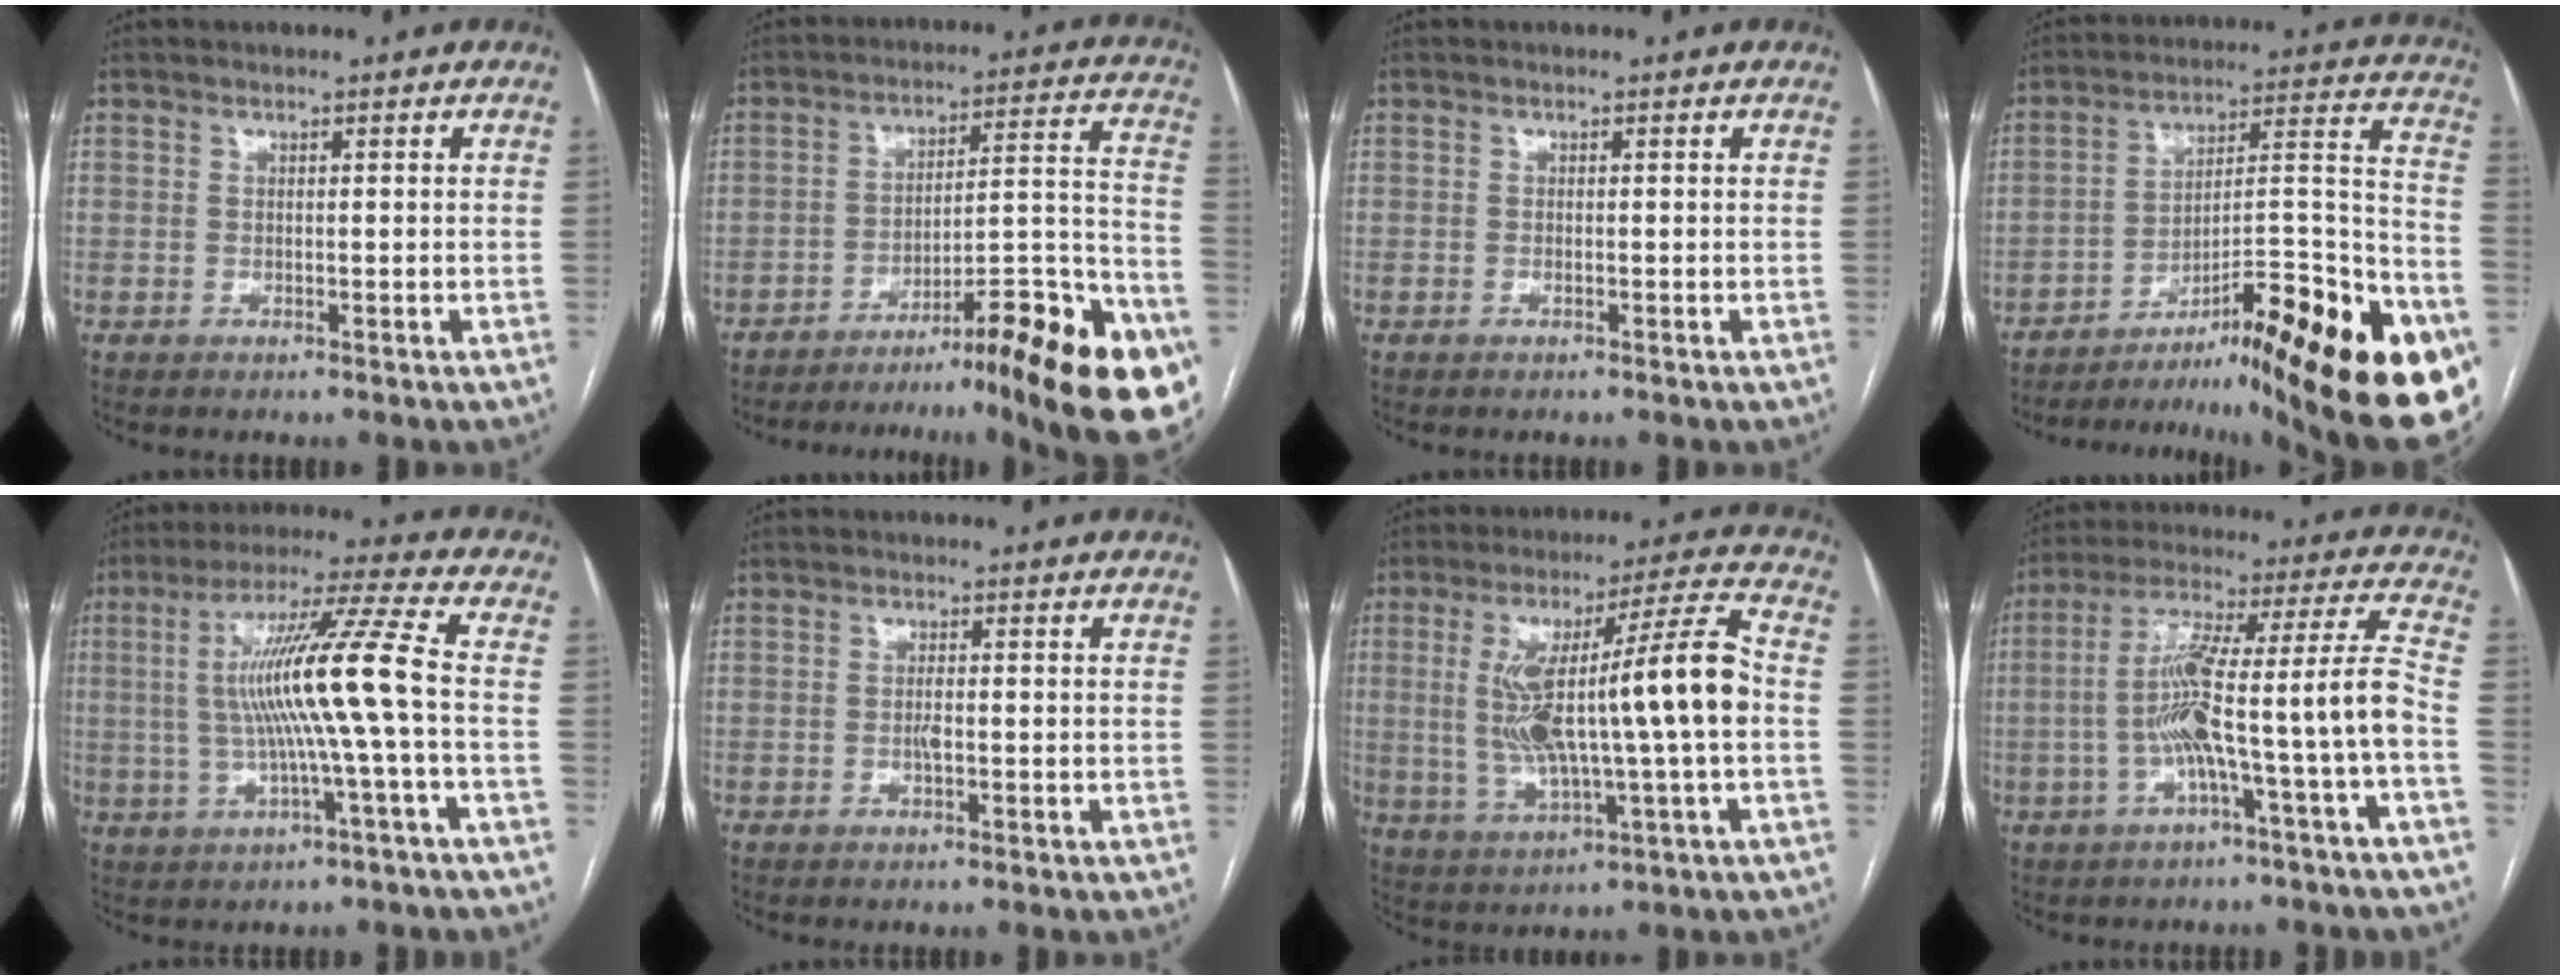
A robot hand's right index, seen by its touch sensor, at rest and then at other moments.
{"total": 24.7, "force": [-16.7, 2.5, 18.0], "torque": [-0.140, 0.031, -0.234]}
{"total": 0.0}
{"total": 30.1, "force": [-19.9, 2.8, 22.3], "torque": [-0.212, -0.002, -0.287]}
{"total": 13.2, "force": [-0.4, -1.5, 13.1], "torque": [-0.238, 0.015, -0.008]}
{"total": 1.4, "force": [-0.4, 0.3, 1.4], "torque": [-0.026, 0.000, -0.007]}
{"total": 17.7, "force": [0.0, 1.0, 17.6], "torque": [-0.320, 0.023, 0.002]}
{"total": 14.0, "force": [-3.9, -0.5, 13.4], "torque": [-0.238, 0.033, -0.067]}